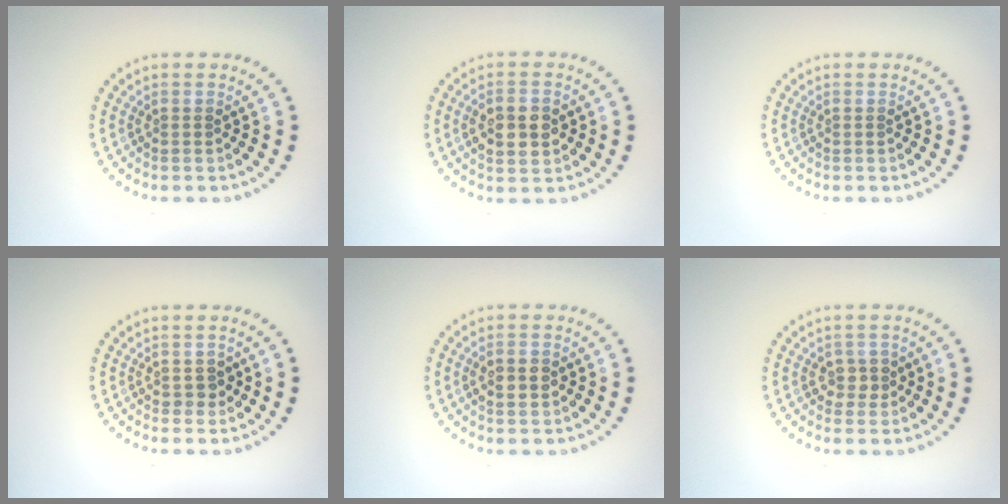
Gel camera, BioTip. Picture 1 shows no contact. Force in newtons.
{"total": 3.8, "press": 3.8, "slide": 0.1}
{"total": 0.0}
{"total": 1.1, "press": 1.0, "slide": 0.4}
{"total": 1.9, "press": 1.9, "slide": 0.1}
{"total": 1.5, "press": 1.4, "slide": 0.6}